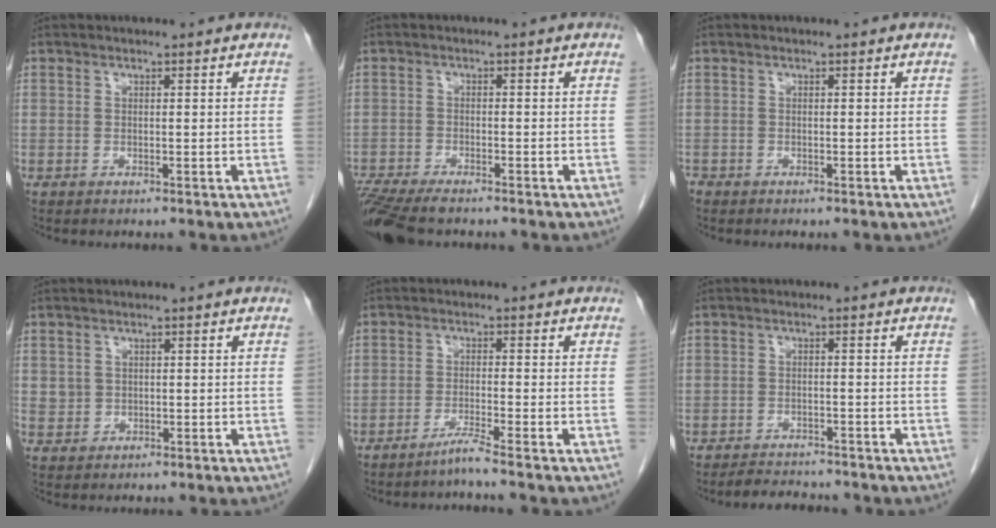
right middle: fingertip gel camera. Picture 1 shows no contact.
{"total": 8.9, "force": [-7.5, 1.5, 4.5], "torque": [-0.080, -0.020, -0.130]}
{"total": 0.7, "force": [-0.6, 0.3, 0.1], "torque": [-0.009, -0.001, -0.013]}
{"total": 1.8, "force": [0.5, 1.7, 0.3], "torque": [0.004, 0.001, 0.009]}
{"total": 2.6, "force": [-2.1, -1.1, 1.0], "torque": [-0.021, -0.004, -0.043]}
{"total": 4.1, "force": [-3.9, 1.0, 0.8], "torque": [-0.017, -0.011, -0.062]}